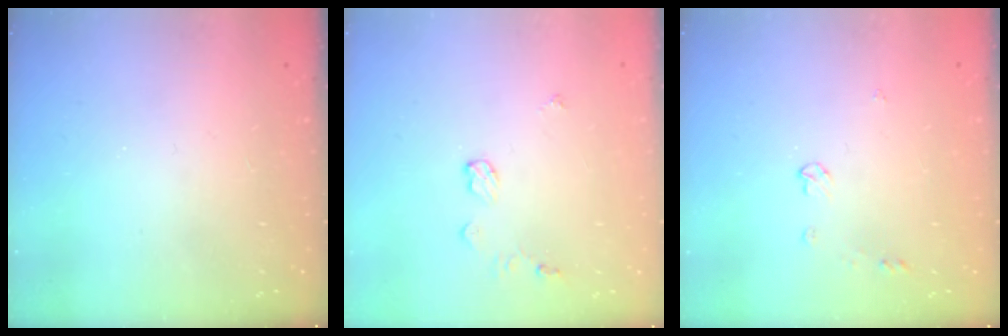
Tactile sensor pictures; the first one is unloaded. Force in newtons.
{"total": 5.7, "press": 5.7, "slide": 0.5}
{"total": 3.6, "press": 3.6, "slide": 0.8}